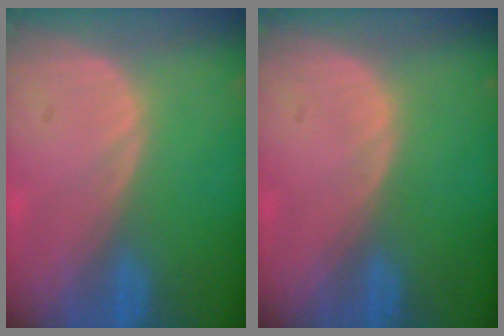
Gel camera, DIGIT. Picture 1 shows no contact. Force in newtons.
{"total": 0.0}